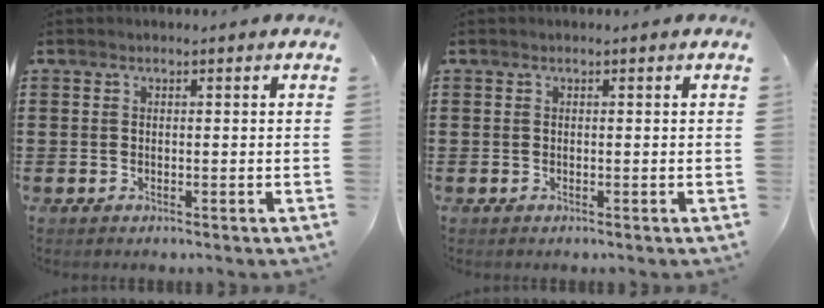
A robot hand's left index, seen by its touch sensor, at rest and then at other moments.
{"total": 0.0}